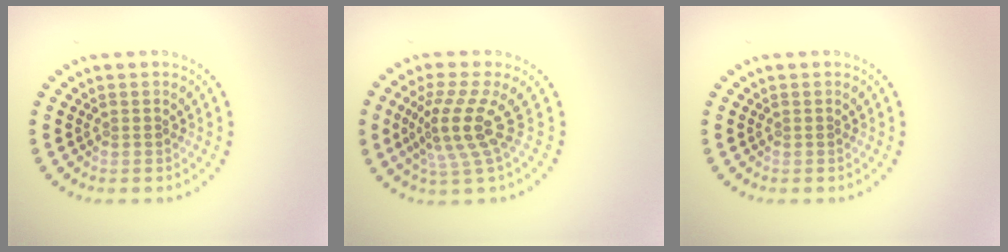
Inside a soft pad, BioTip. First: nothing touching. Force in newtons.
{"total": 4.0, "press": 2.8, "slide": 2.9}
{"total": 0.0}